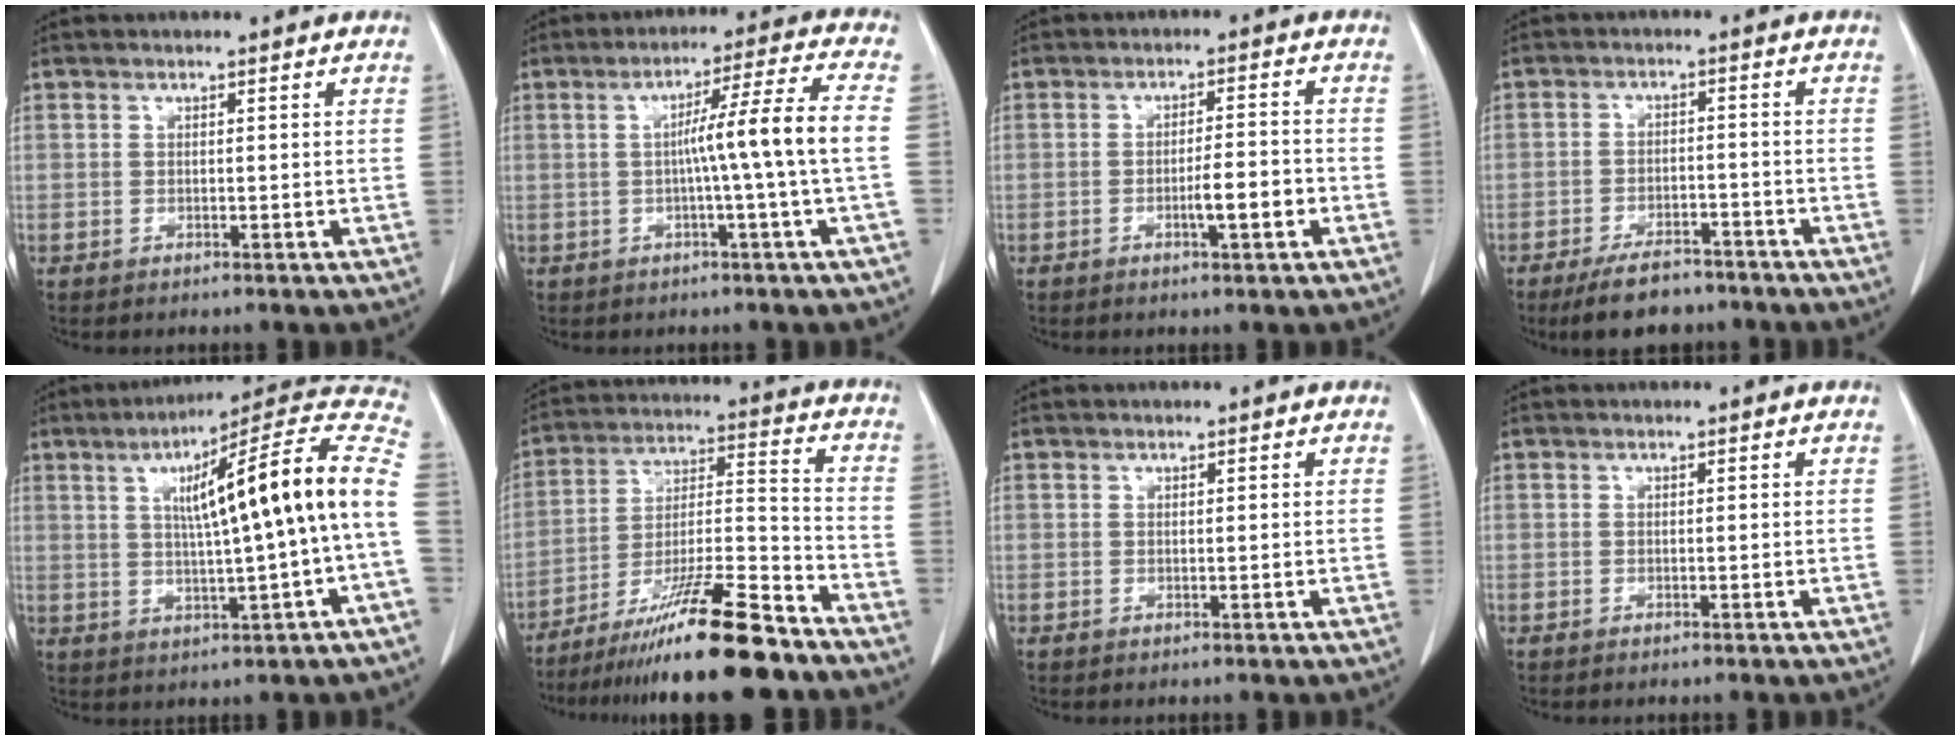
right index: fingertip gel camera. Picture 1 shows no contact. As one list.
[{"total": 9.2, "force": [-0.7, -2.0, 8.9], "torque": [-0.140, 0.014, -0.006]}, {"total": 4.5, "force": [-1.7, 0.5, 4.1], "torque": [-0.064, 0.000, -0.026]}, {"total": 7.4, "force": [-5.9, 2.9, 3.4], "torque": [-0.057, -0.003, -0.097]}, {"total": 19.4, "force": [1.6, 0.1, 19.3], "torque": [-0.257, 0.037, 0.017]}, {"total": 18.4, "force": [-14.6, 0.5, 11.2], "torque": [-0.199, -0.014, -0.246]}, {"total": 0.0}, {"total": 0.0}]